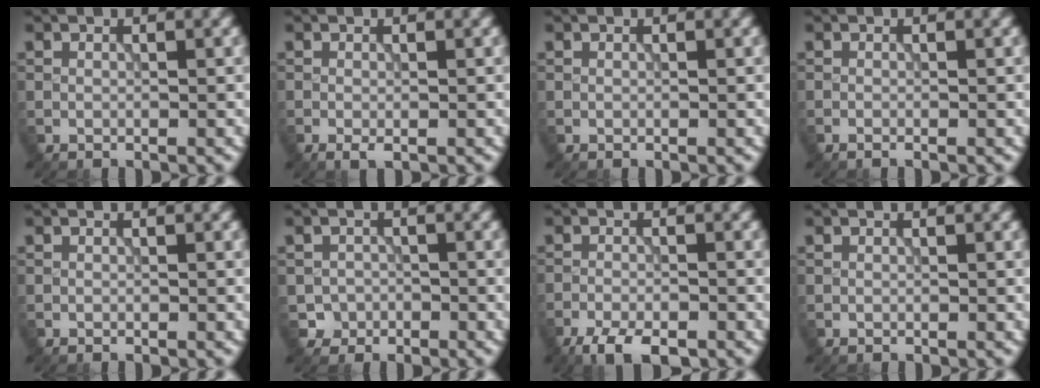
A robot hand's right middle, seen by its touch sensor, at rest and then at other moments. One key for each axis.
{"total": 0.9, "fx": -0.4, "fy": 0.2, "fz": 0.8, "tx": -0.016, "ty": -0.005, "tz": -0.008}
{"total": 0.0}
{"total": 0.6, "fx": -0.5, "fy": 0.1, "fz": 0.4, "tx": -0.004, "ty": -0.004, "tz": -0.012}
{"total": 0.0}
{"total": 1.7, "fx": -0.8, "fy": 1.5, "fz": -0.1, "tx": 0.013, "ty": 0.004, "tz": -0.017}
{"total": 4.5, "fx": -3.3, "fy": 1.4, "fz": 2.7, "tx": -0.048, "ty": -0.008, "tz": -0.062}
{"total": 0.0}